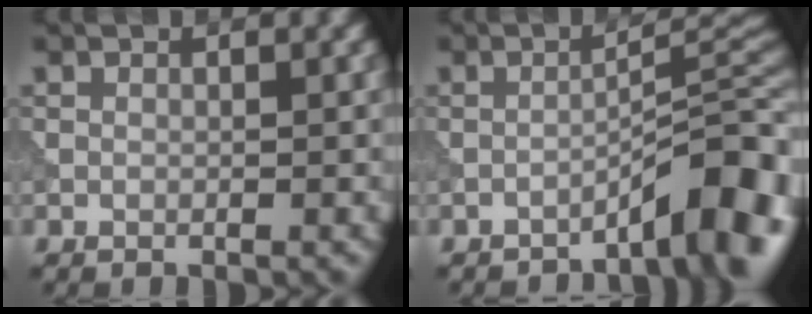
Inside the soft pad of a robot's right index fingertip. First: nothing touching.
{"total": 7.4, "force": [-4.5, 1.3, 5.7], "torque": [-0.071, 0.025, -0.069]}